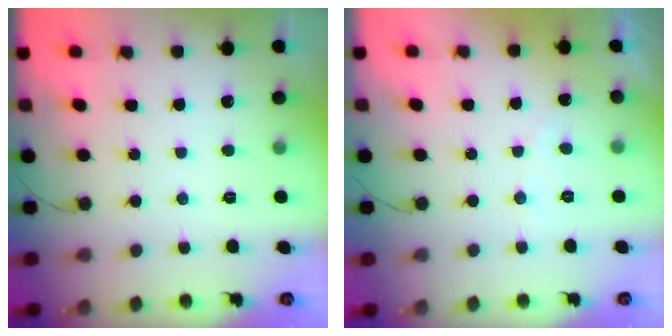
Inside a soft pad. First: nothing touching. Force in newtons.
{"total": 2.2, "press": 2.2, "slide": 0.1}